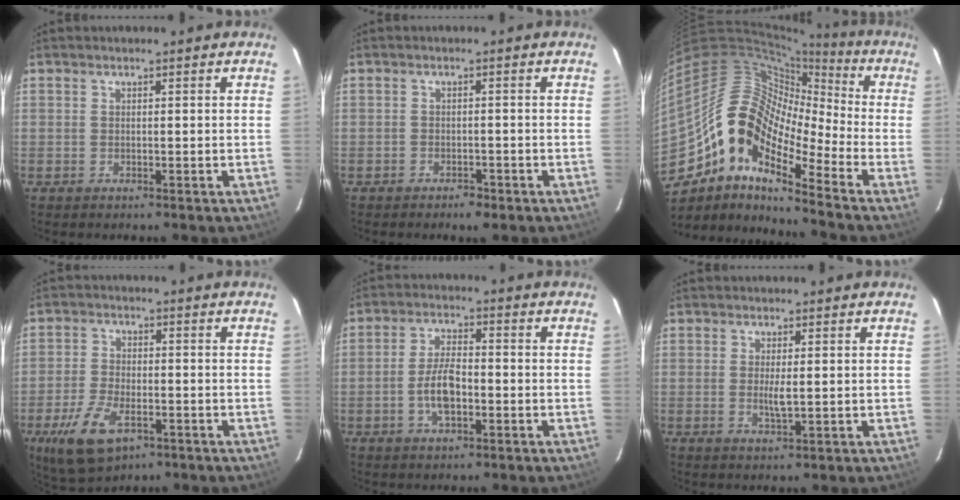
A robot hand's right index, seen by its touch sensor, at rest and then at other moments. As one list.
[{"total": 2.6, "force": [-2.0, 1.3, 1.1], "torque": [-0.030, 0.003, -0.030]}, {"total": 16.6, "force": [-8.7, 6.9, 12.3], "torque": [-0.202, -0.001, -0.182]}, {"total": 11.0, "force": [-5.5, 5.5, 7.8], "torque": [-0.176, -0.015, -0.095]}, {"total": 6.6, "force": [-2.1, 2.7, 5.6], "torque": [-0.113, 0.006, -0.038]}, {"total": 2.7, "force": [0.0, 0.5, 2.6], "torque": [-0.050, -0.006, 0.000]}]